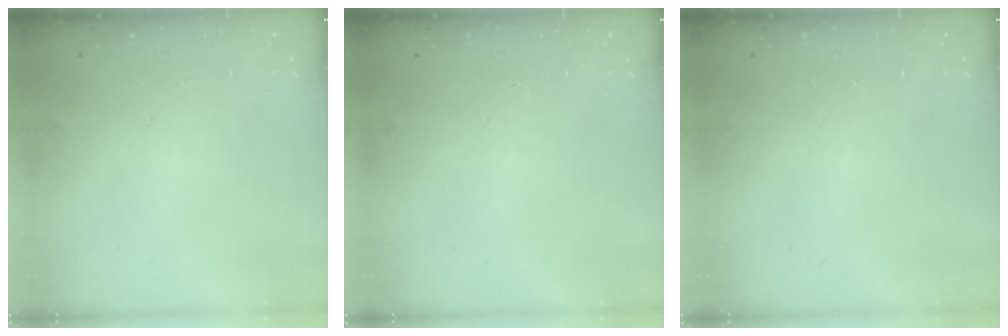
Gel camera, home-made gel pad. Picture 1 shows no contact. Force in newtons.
{"total": 0.0}
{"total": 0.0}